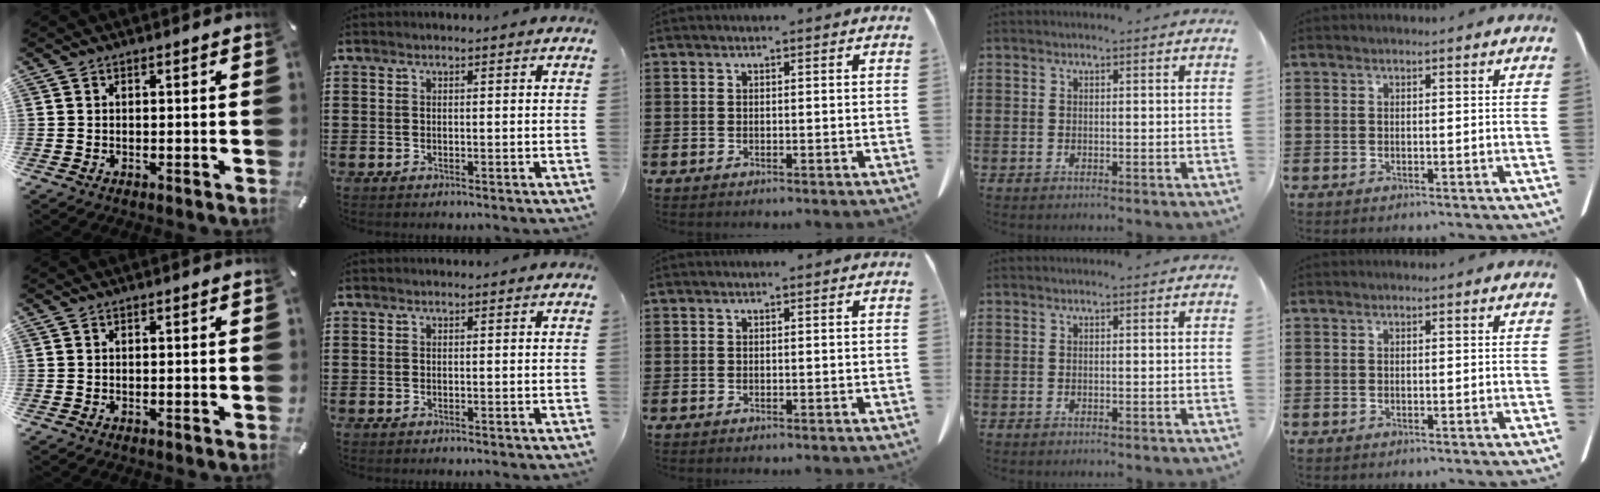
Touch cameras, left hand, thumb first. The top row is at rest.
{}